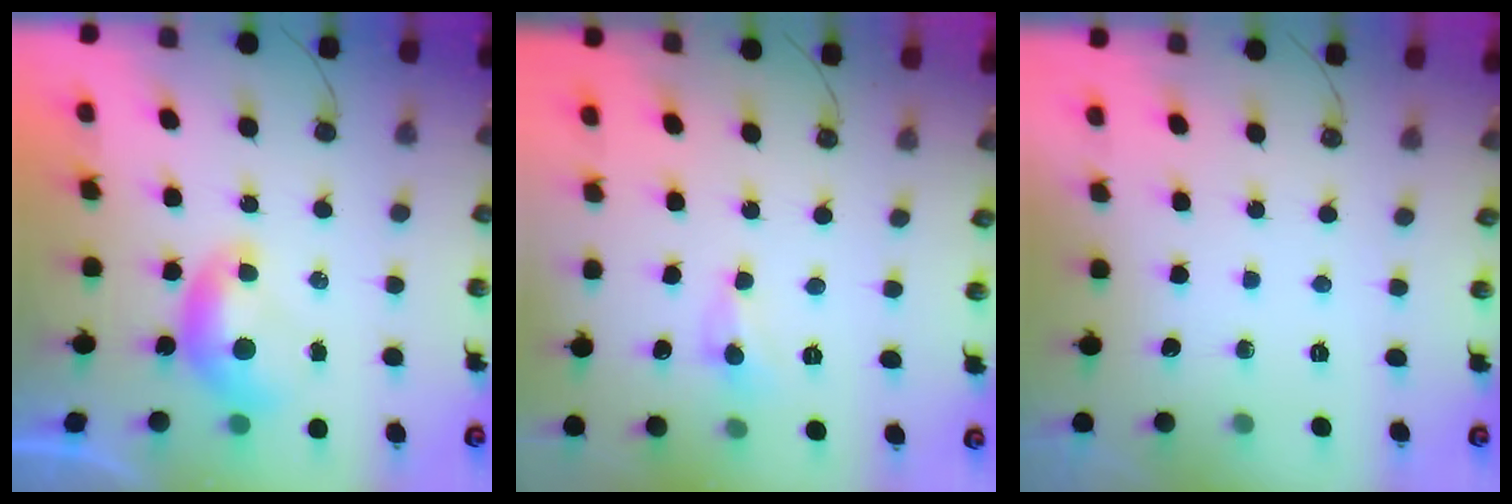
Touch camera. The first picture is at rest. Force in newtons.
{"total": 2.1, "press": 1.9, "slide": 0.7}
{"total": 0.0}